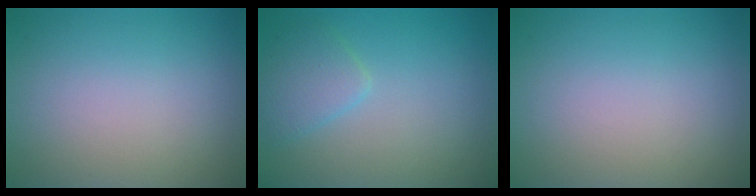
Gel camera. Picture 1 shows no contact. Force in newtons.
{"total": 2.3, "press": 2.3, "slide": 0.1}
{"total": 0.0}